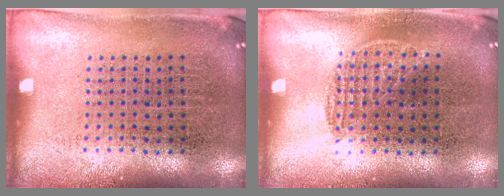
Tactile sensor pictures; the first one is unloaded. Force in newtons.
{"total": 0.8, "press": 0.7, "slide": 0.5}